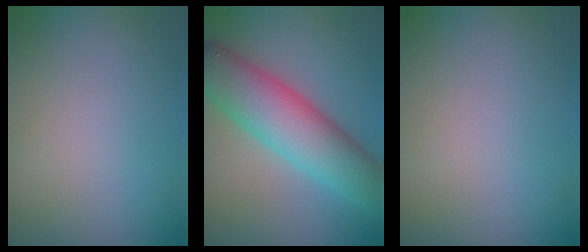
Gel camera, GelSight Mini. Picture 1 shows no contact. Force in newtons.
{"total": 8.4, "press": 8.4, "slide": 0.1}
{"total": 0.0}